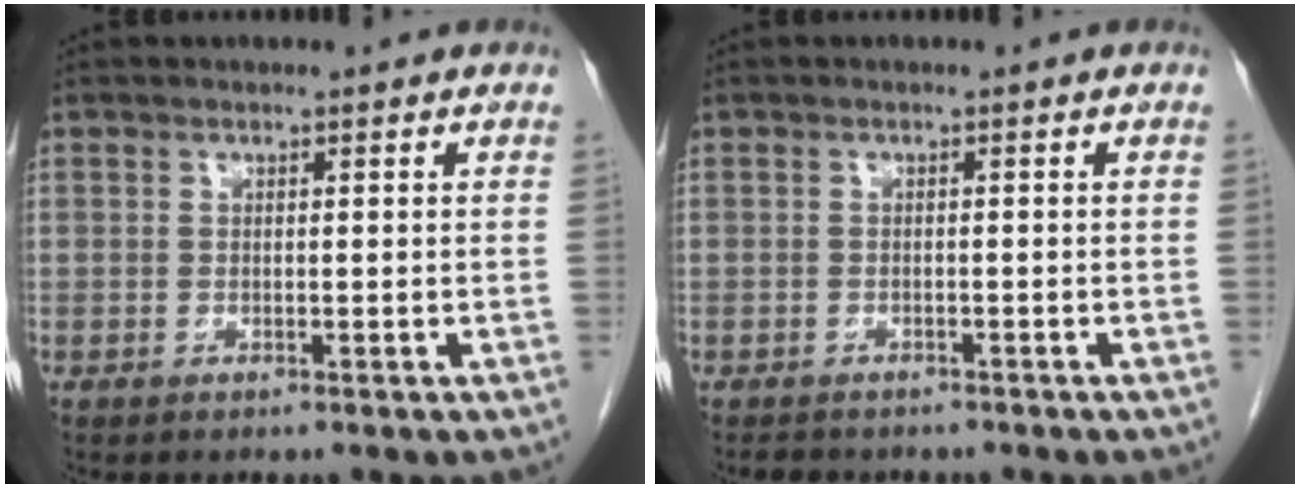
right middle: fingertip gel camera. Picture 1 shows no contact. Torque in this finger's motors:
{"motor_torque": [0.03, -0.02, -0.01, -0.01]}